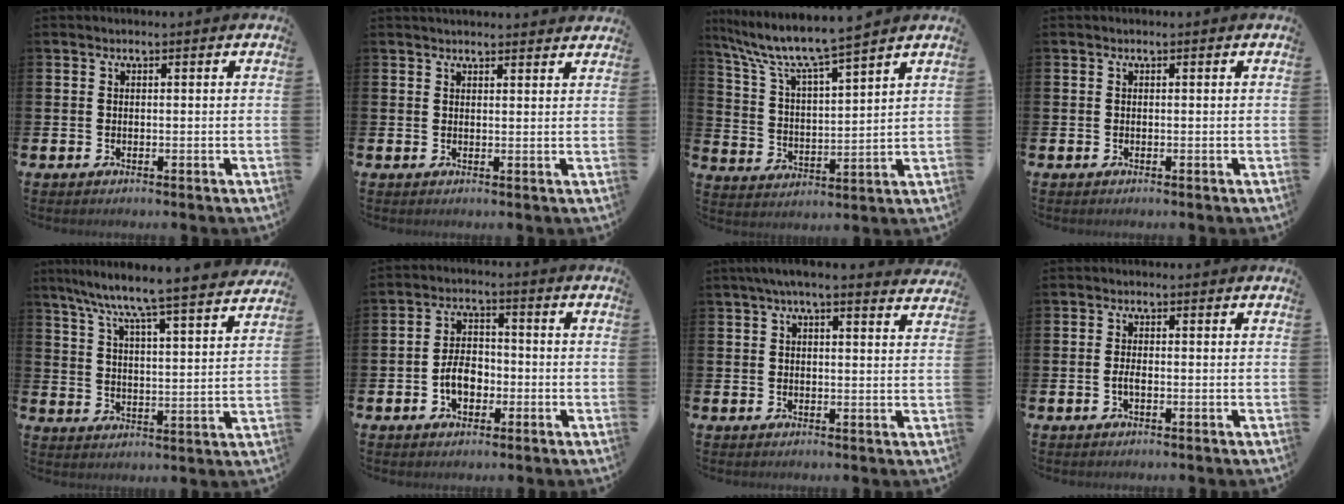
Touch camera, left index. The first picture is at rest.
{"total": 2.1, "force": [2.1, 0.2, 0.0], "torque": [0.012, -0.014, 0.035]}
{"total": 8.0, "force": [7.4, 0.2, 3.2], "torque": [-0.095, -0.046, 0.124]}
{"total": 0.0}
{"total": 7.6, "force": [7.2, -0.5, 2.3], "torque": [-0.074, -0.064, 0.119]}
{"total": 4.9, "force": [-1.6, 3.2, 3.3], "torque": [-0.047, 0.006, -0.033]}
{"total": 4.0, "force": [3.5, 0.3, 1.8], "torque": [-0.036, -0.010, 0.062]}
{"total": 1.4, "force": [-0.5, 0.5, 1.2], "torque": [-0.017, -0.001, -0.011]}